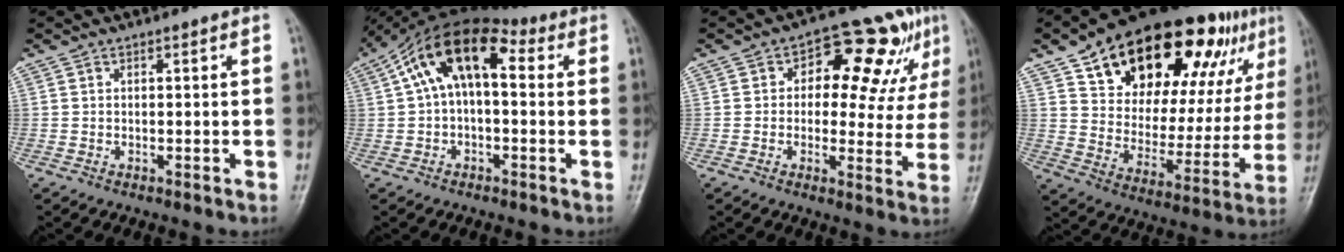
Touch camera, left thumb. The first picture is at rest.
{"total": 13.0, "force": [2.5, 7.0, 10.6], "torque": [-0.176, 0.047, 0.031]}
{"total": 14.8, "force": [5.7, 7.9, 11.2], "torque": [-0.093, 0.007, 0.073]}
{"total": 30.3, "force": [16.7, 13.9, 21.1], "torque": [-0.280, -0.019, 0.259]}